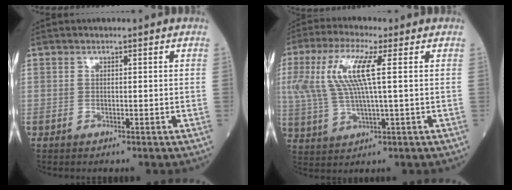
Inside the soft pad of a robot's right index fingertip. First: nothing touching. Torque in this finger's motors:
{"motor_torque": [1.66, 0.47, 0.68, 0.21]}